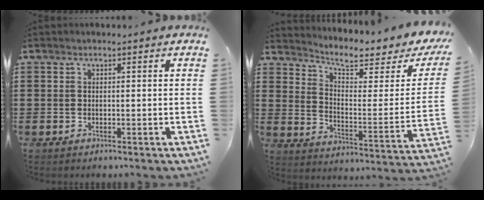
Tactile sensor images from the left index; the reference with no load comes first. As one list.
[{"total": 6.4, "force": [5.4, 1.1, 3.3], "torque": [-0.067, -0.045, 0.084]}]